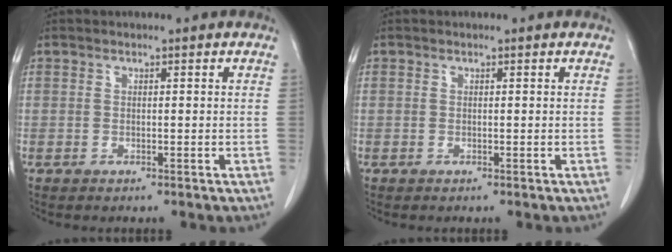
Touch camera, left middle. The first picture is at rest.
{"total": 0.0}